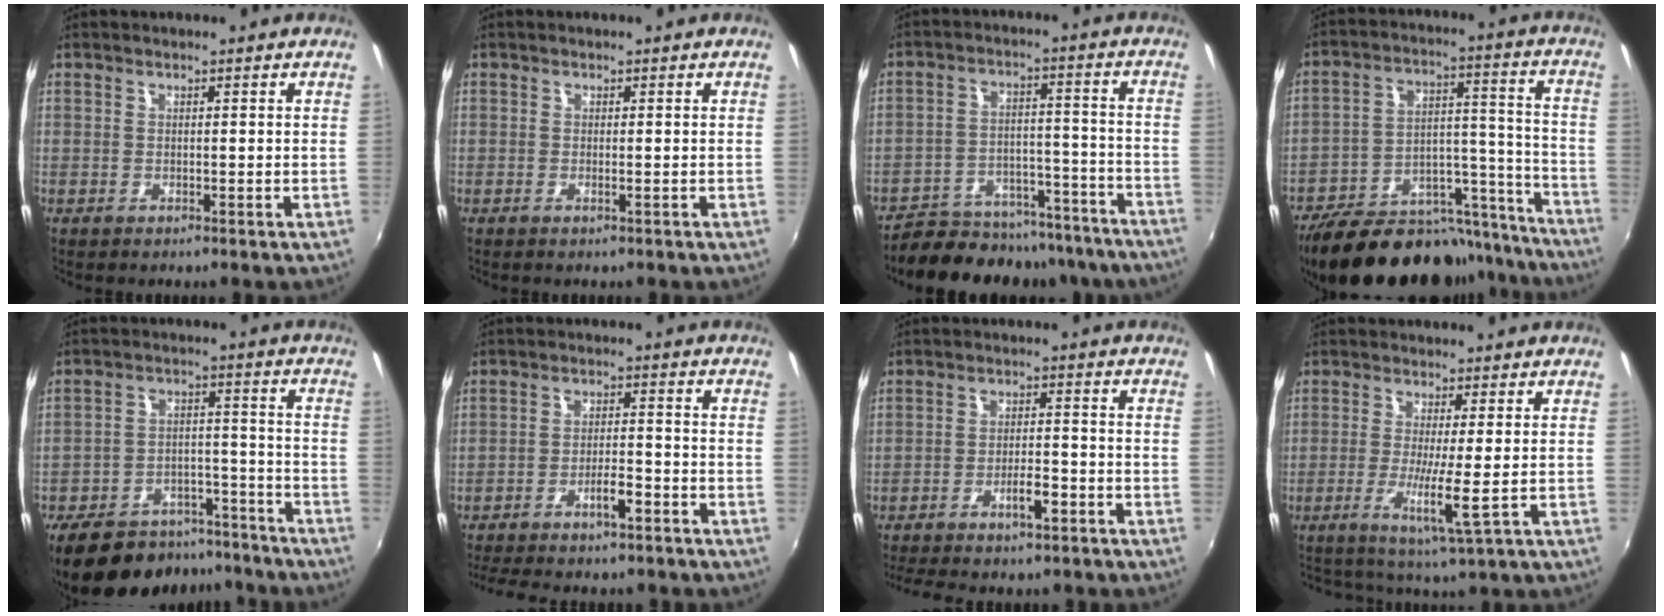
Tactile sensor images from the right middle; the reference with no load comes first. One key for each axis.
{"total": 0.9, "fx": 0.5, "fy": -0.7, "fz": 0.0, "tx": 0.005, "ty": 0.002, "tz": 0.008}
{"total": 22.1, "fx": -19.3, "fy": 7.3, "fz": 7.8, "tx": -0.149, "ty": 0.014, "tz": -0.242}
{"total": 25.9, "fx": -22.1, "fy": 9.2, "fz": 9.8, "tx": -0.151, "ty": 0.045, "tz": -0.299}
{"total": 21.4, "fx": -17.8, "fy": 8.6, "fz": 8.1, "tx": -0.167, "ty": 0.024, "tz": -0.233}
{"total": 7.0, "fx": -5.7, "fy": 1.1, "fz": 3.9, "tx": -0.076, "ty": 0.006, "tz": -0.090}
{"total": 5.8, "fx": -4.4, "fy": 1.1, "fz": 3.6, "tx": -0.069, "ty": 0.005, "tz": -0.069}
{"total": 4.1, "fx": -0.5, "fy": -1.3, "fz": 3.9, "tx": -0.084, "ty": -0.011, "tz": -0.016}